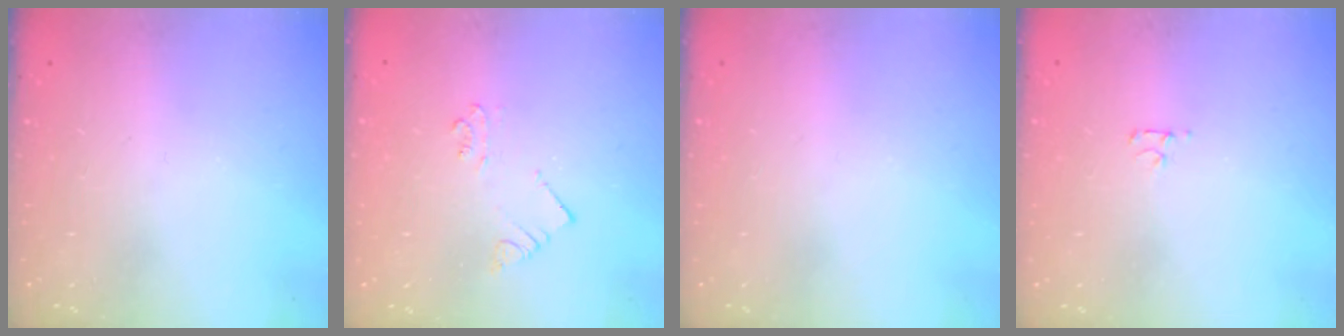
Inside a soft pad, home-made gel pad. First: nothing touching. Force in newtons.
{"total": 2.5, "press": 2.5, "slide": 0.2}
{"total": 0.0}
{"total": 2.7, "press": 2.7, "slide": 0.3}